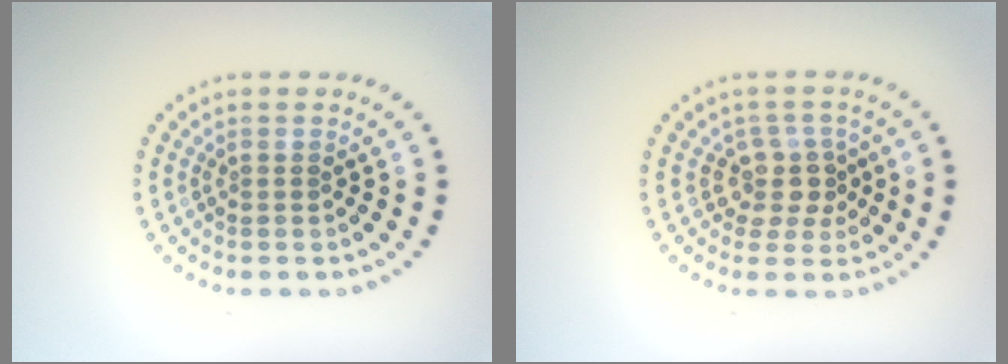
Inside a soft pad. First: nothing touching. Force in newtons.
{"total": 2.7, "press": 2.1, "slide": 1.7}